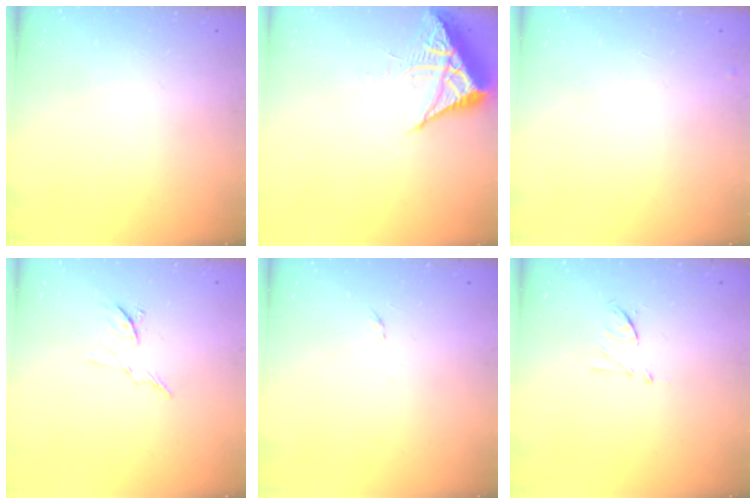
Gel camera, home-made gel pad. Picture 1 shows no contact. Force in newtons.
{"total": 7.0, "press": 7.0, "slide": 0.2}
{"total": 4.5, "press": 4.4, "slide": 0.6}
{"total": 6.8, "press": 6.8, "slide": 0.5}
{"total": 2.6, "press": 2.6, "slide": 0.4}
{"total": 6.6, "press": 6.5, "slide": 0.9}